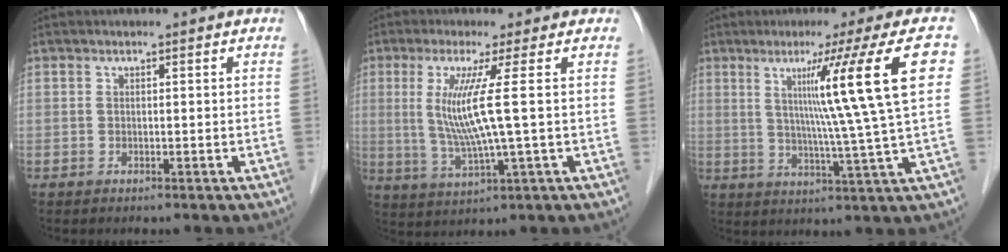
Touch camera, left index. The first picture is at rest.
{"total": 8.0, "force": [1.1, -1.5, 7.8], "torque": [-0.169, -0.016, 0.027]}
{"total": 14.2, "force": [3.7, -2.8, 13.4], "torque": [-0.197, 0.001, 0.059]}